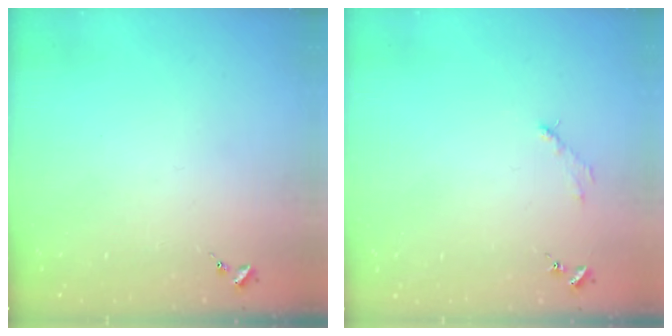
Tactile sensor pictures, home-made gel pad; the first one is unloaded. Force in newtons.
{"total": 2.6, "press": 2.6, "slide": 0.3}